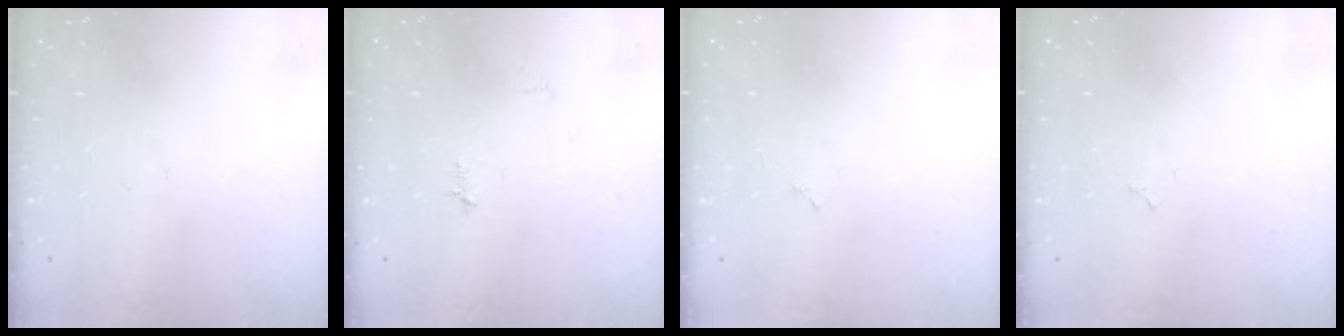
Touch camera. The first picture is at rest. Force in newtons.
{"total": 4.9, "press": 4.9, "slide": 0.5}
{"total": 1.8, "press": 1.8, "slide": 0.3}
{"total": 1.8, "press": 1.8, "slide": 0.3}